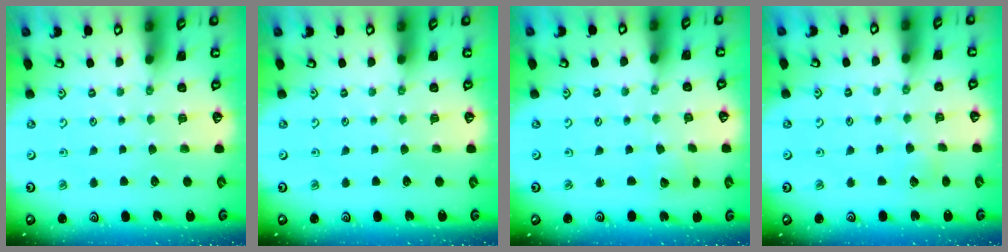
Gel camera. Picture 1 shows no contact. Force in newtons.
{"total": 0.0}
{"total": 2.4, "press": 2.4, "slide": 0.2}
{"total": 3.6, "press": 3.5, "slide": 0.4}